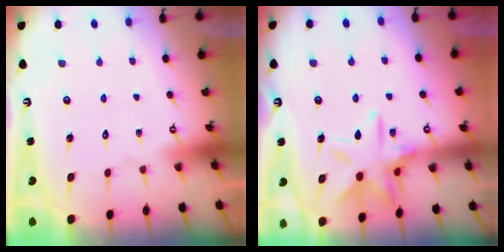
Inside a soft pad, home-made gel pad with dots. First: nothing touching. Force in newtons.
{"total": 13.5, "press": 13.4, "slide": 1.0}